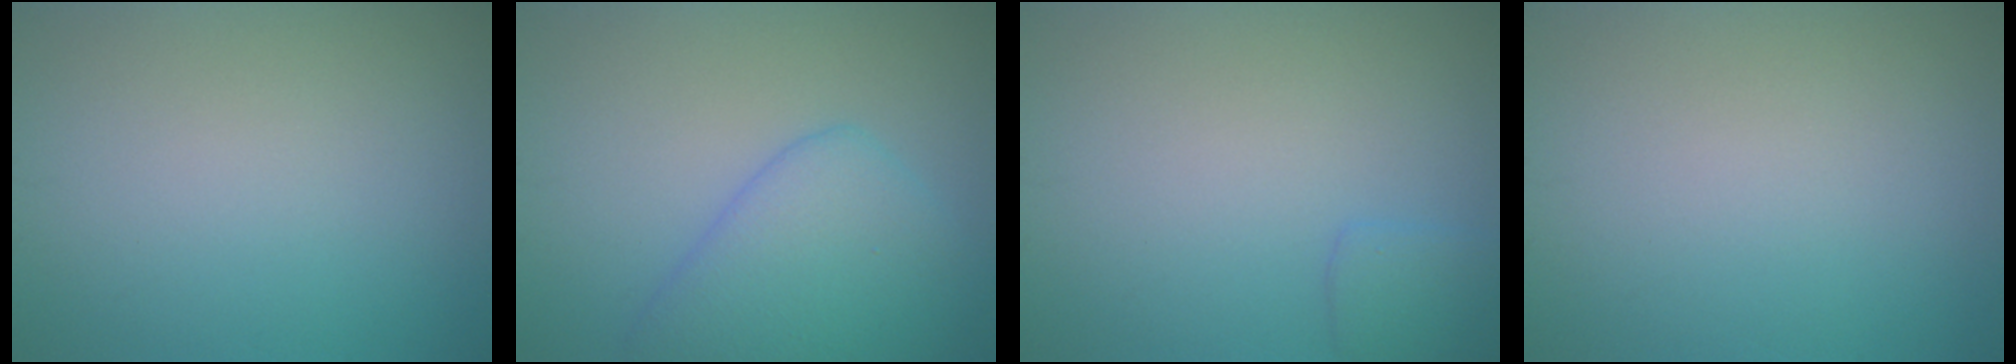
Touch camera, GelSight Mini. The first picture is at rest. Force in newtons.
{"total": 5.4, "press": 5.4, "slide": 0.3}
{"total": 1.7, "press": 1.7, "slide": 0.1}
{"total": 0.0}